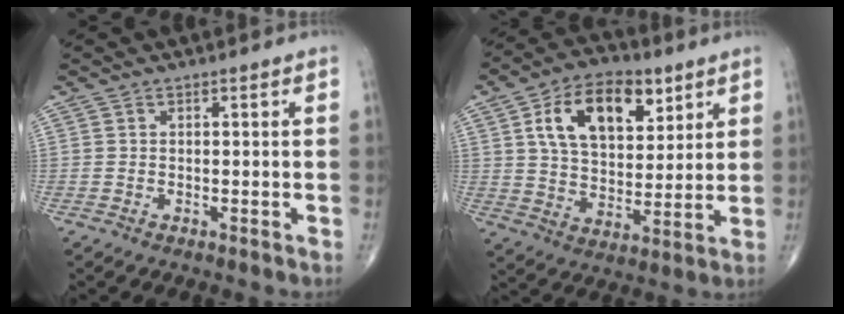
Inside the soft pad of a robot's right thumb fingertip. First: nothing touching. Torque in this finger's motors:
{"motor_torque": [0.42, 3.28, 0.55, 0.00, 0.41]}